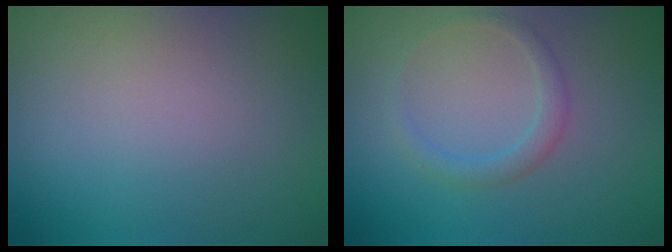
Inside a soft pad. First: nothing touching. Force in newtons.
{"total": 1.6, "press": 1.6, "slide": 0.1}